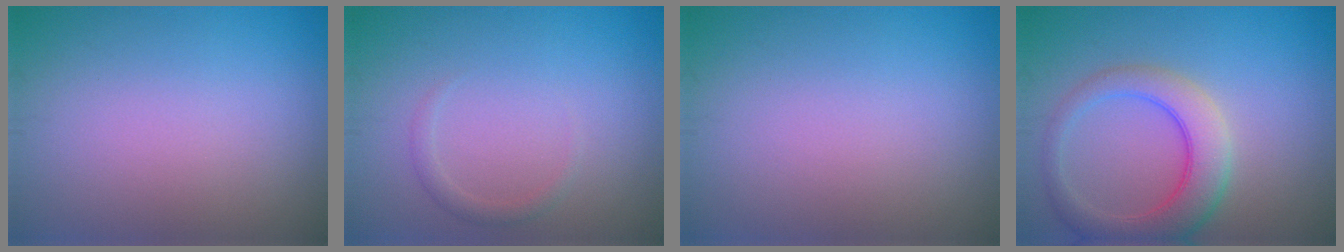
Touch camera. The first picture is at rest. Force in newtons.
{"total": 1.1, "press": 1.1, "slide": 0.1}
{"total": 0.0}
{"total": 5.4, "press": 5.4, "slide": 0.4}